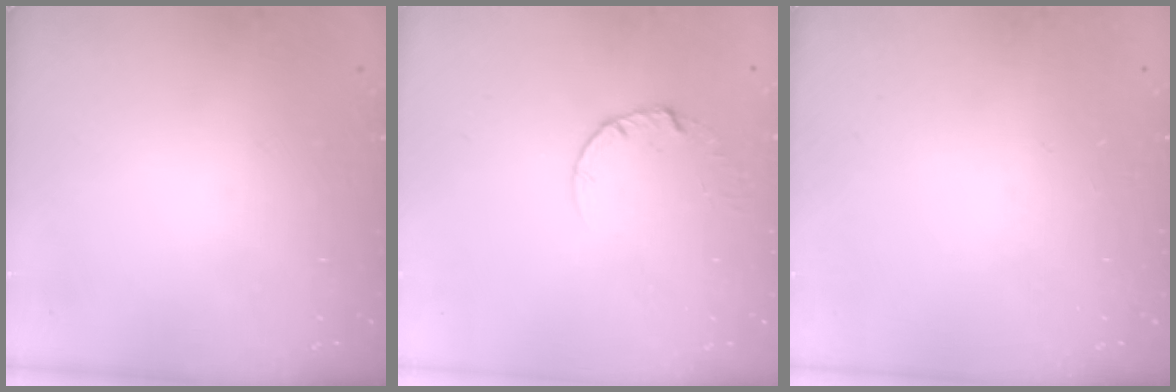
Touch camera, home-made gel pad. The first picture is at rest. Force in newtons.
{"total": 2.7, "press": 2.7, "slide": 0.2}
{"total": 0.0}